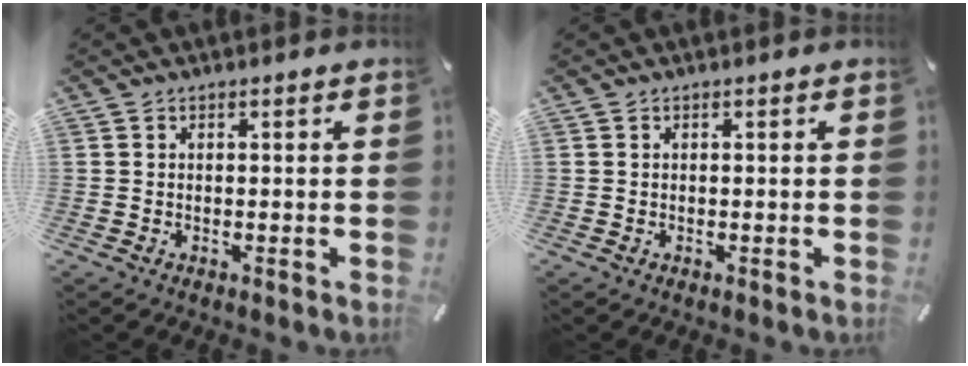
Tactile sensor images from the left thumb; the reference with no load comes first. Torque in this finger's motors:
{"motor_torque": [0.08, 0.14, -0.08, 0.01, 0.00]}